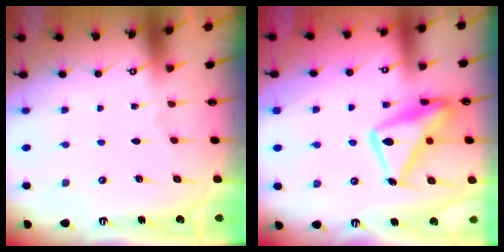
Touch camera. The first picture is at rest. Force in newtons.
{"total": 17.7, "press": 17.6, "slide": 1.7}